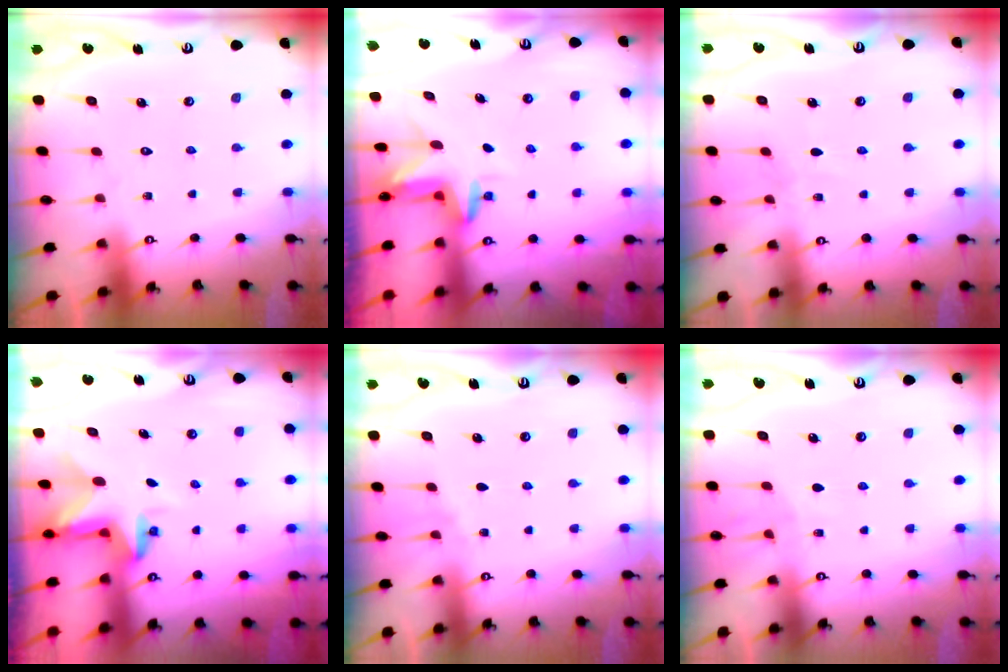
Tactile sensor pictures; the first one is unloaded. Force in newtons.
{"total": 3.0, "press": 3.0, "slide": 0.2}
{"total": 3.4, "press": 3.4, "slide": 0.4}
{"total": 3.1, "press": 3.1, "slide": 0.2}
{"total": 3.7, "press": 2.9, "slide": 2.3}
{"total": 5.4, "press": 5.4, "slide": 0.6}